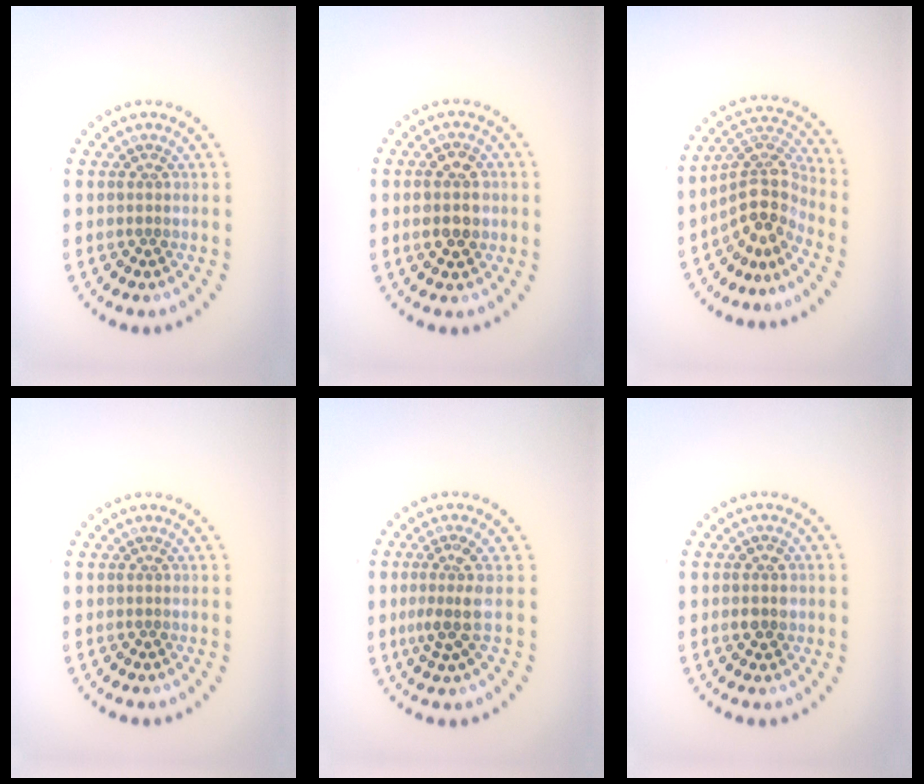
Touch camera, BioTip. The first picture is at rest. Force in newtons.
{"total": 3.0, "press": 3.0, "slide": 0.0}
{"total": 4.3, "press": 3.1, "slide": 3.0}
{"total": 0.0}
{"total": 2.6, "press": 2.0, "slide": 1.8}
{"total": 1.2, "press": 1.2, "slide": 0.1}